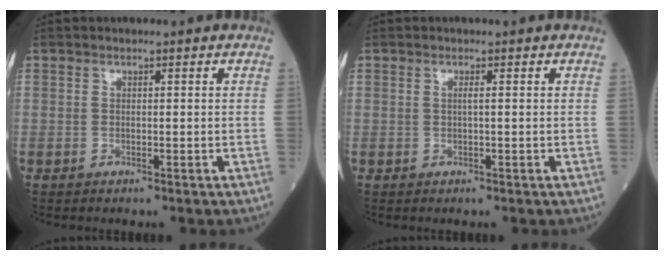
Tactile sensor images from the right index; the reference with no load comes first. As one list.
[{"total": 0.6, "force": [0.1, -0.1, 0.6], "torque": [-0.012, 0.000, 0.001]}]